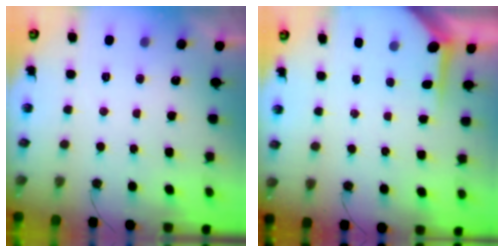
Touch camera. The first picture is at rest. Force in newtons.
{"total": 4.0, "press": 3.9, "slide": 0.3}